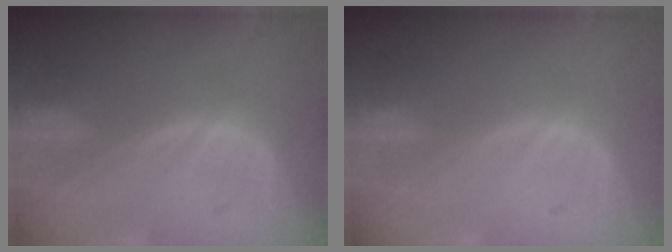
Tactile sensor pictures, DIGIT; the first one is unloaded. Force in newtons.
{"total": 0.0}